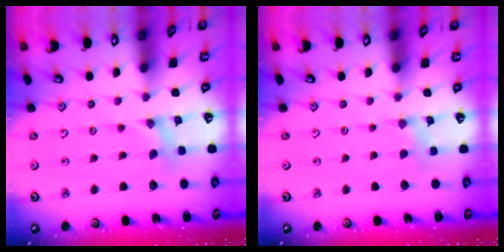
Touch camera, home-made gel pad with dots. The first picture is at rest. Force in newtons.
{"total": 1.3, "press": 1.2, "slide": 0.2}